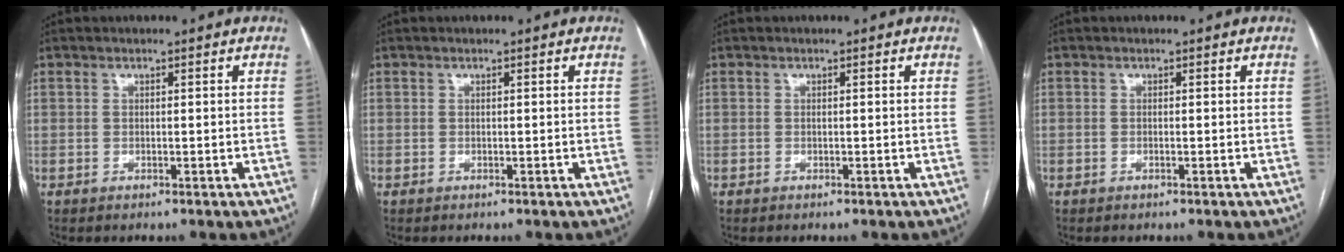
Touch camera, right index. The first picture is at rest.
{"total": 0.0}
{"total": 0.0}
{"total": 0.0}